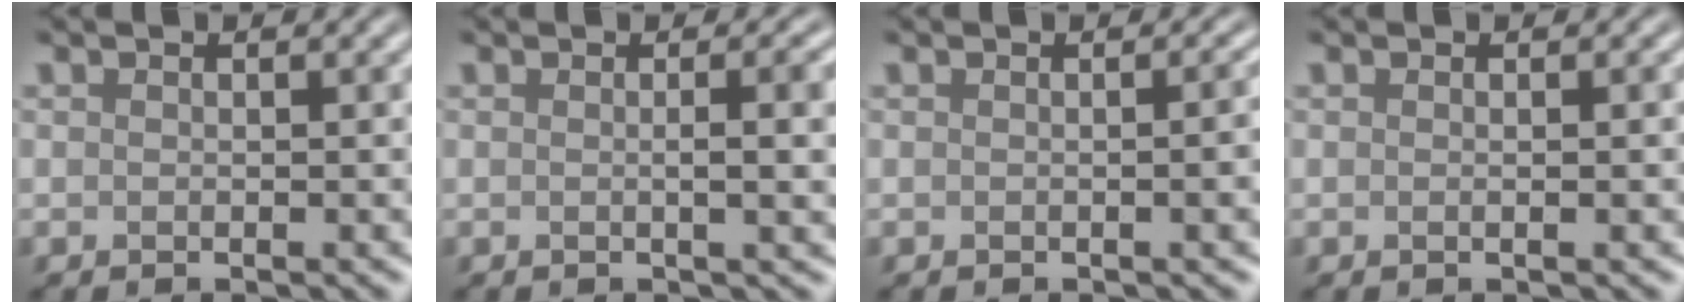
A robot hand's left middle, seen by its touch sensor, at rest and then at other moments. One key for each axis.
{"total": 4.6, "fx": 0.3, "fy": 1.6, "fz": 4.3, "tx": -0.037, "ty": 0.013, "tz": 0.001}
{"total": 3.6, "fx": 0.0, "fy": 1.6, "fz": 3.2, "tx": -0.007, "ty": 0.016, "tz": -0.007}
{"total": 1.6, "fx": 0.2, "fy": 0.7, "fz": 1.4, "tx": -0.006, "ty": -0.003, "tz": -0.008}